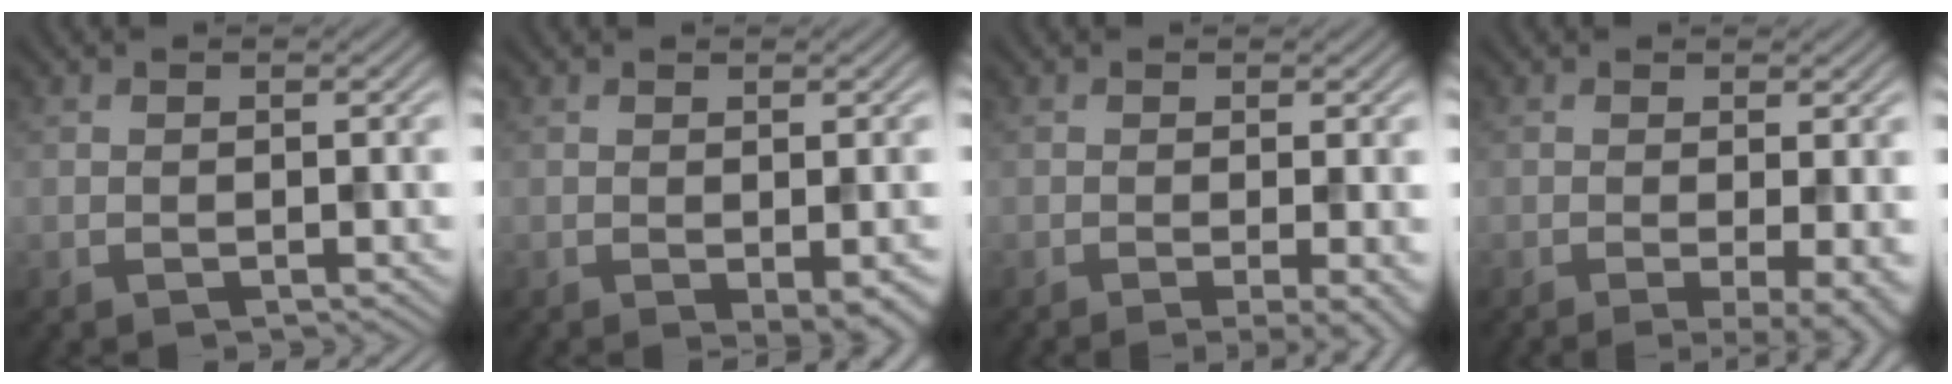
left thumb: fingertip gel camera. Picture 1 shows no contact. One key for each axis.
{"total": 3.4, "fx": -1.2, "fy": 0.9, "fz": 3.1, "tx": -0.047, "ty": -0.008, "tz": -0.011}
{"total": 4.0, "fx": -1.2, "fy": 0.9, "fz": 3.7, "tx": -0.053, "ty": -0.004, "tz": -0.020}
{"total": 5.1, "fx": -1.2, "fy": 1.2, "fz": 4.8, "tx": -0.070, "ty": -0.009, "tz": -0.015}